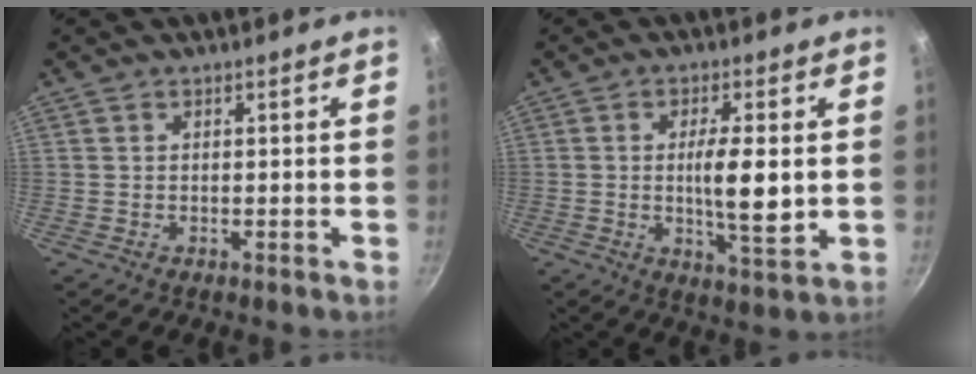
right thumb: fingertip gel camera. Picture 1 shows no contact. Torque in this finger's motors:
{"motor_torque": [2.35, 2.66, 1.07, 0.18, 0.37]}